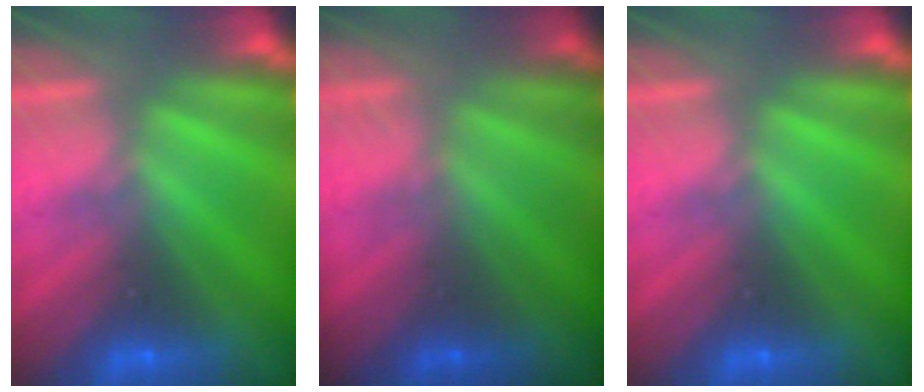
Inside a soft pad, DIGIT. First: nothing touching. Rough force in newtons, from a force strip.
{"total": 1.8}
{"total": 0.0}